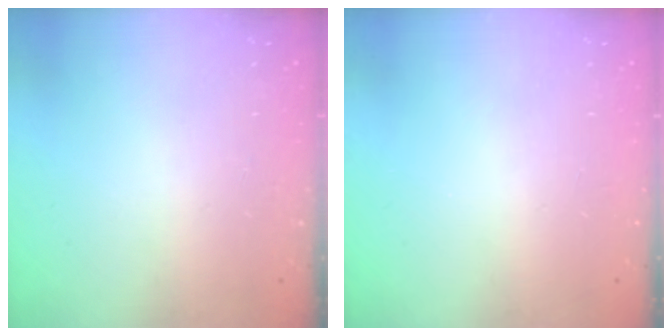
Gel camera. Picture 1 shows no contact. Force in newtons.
{"total": 0.0}